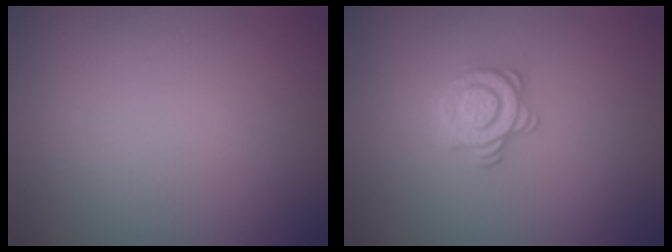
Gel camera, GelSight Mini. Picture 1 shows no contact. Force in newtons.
{"total": 2.9, "press": 2.5, "slide": 1.4}